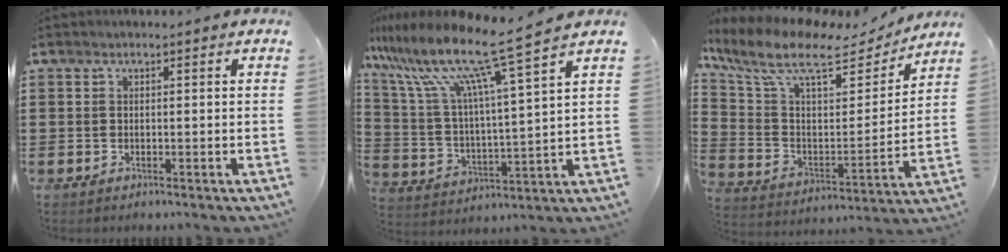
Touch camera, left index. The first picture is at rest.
{"total": 11.4, "force": [8.9, 0.0, 7.1], "torque": [-0.176, -0.061, 0.142]}
{"total": 10.7, "force": [7.5, 3.8, 6.6], "torque": [-0.159, -0.035, 0.126]}